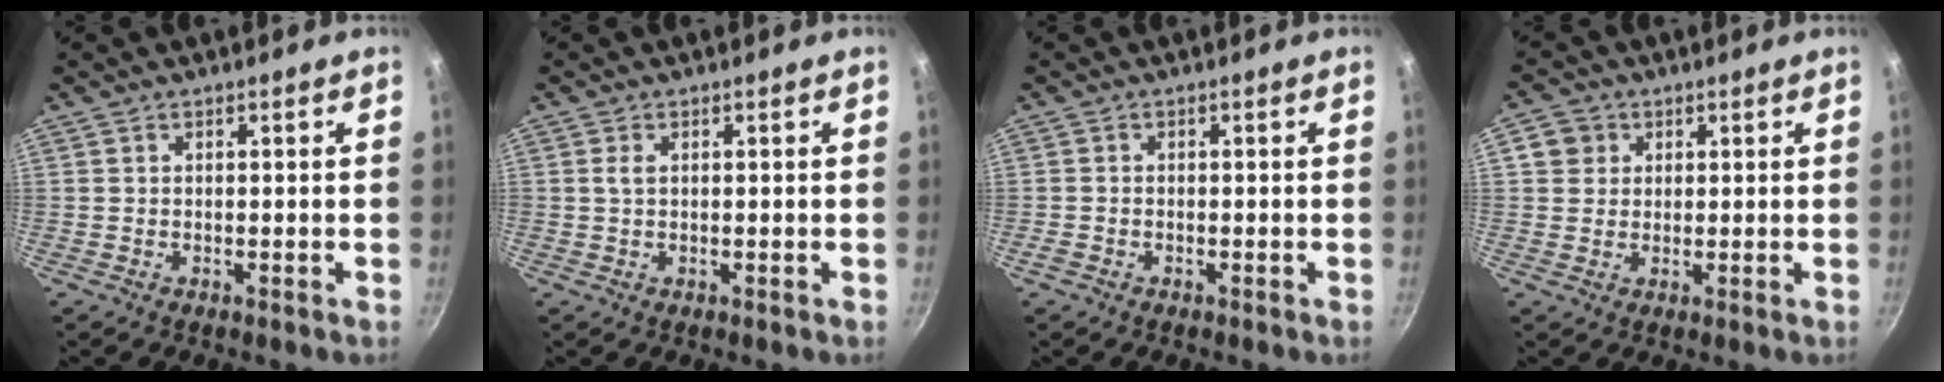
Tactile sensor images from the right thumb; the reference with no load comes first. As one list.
[{"total": 1.4, "force": [0.4, 0.7, 1.2], "torque": [-0.023, 0.002, 0.007]}, {"total": 1.1, "force": [-0.8, 0.7, 0.4], "torque": [-0.015, 0.003, -0.016]}, {"total": 4.1, "force": [1.2, 3.8, 1.1], "torque": [0.009, 0.007, 0.017]}]